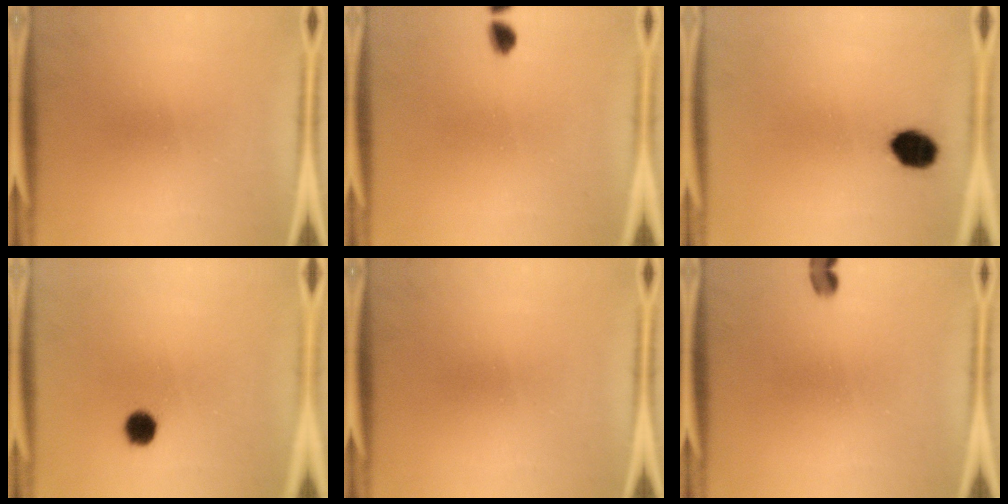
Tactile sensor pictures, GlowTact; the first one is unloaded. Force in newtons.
{"total": 2.4}
{"total": 6.4}
{"total": 4.3}
{"total": 0.0}
{"total": 2.0}